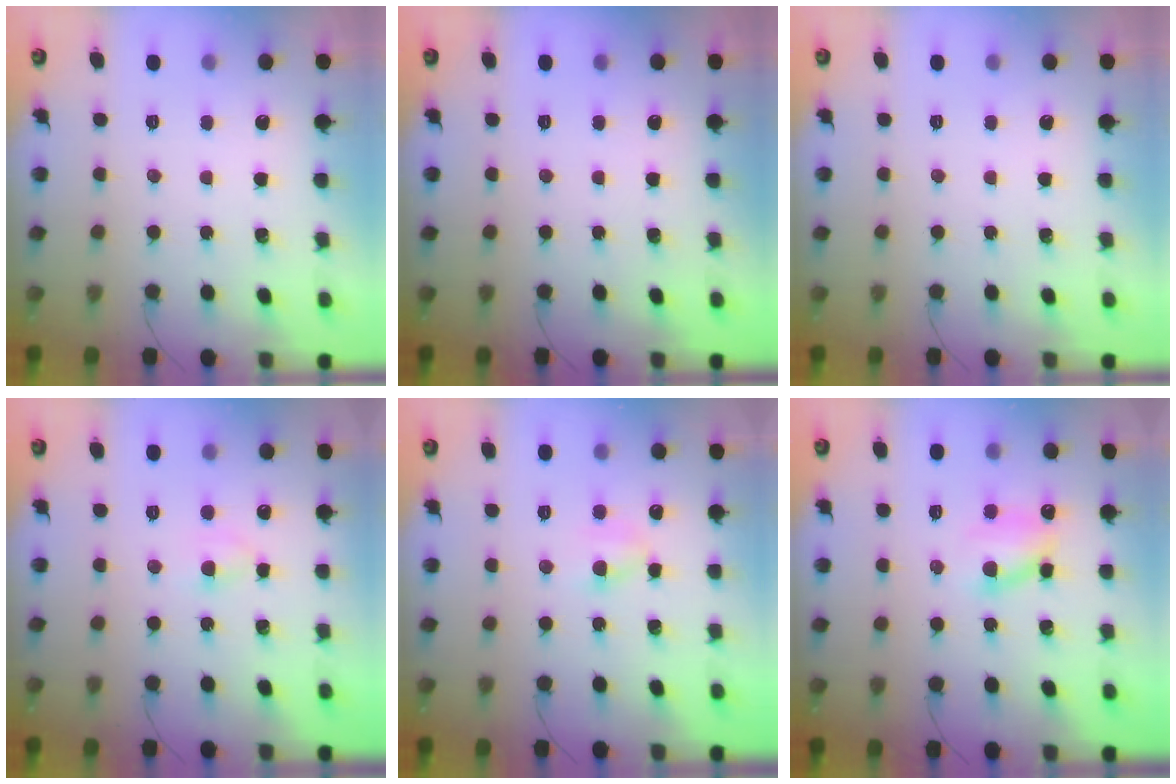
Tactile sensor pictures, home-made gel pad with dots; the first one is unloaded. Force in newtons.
{"total": 0.0}
{"total": 0.0}
{"total": 3.4, "press": 3.3, "slide": 1.1}
{"total": 5.0, "press": 4.7, "slide": 1.4}
{"total": 8.7, "press": 8.7, "slide": 0.7}